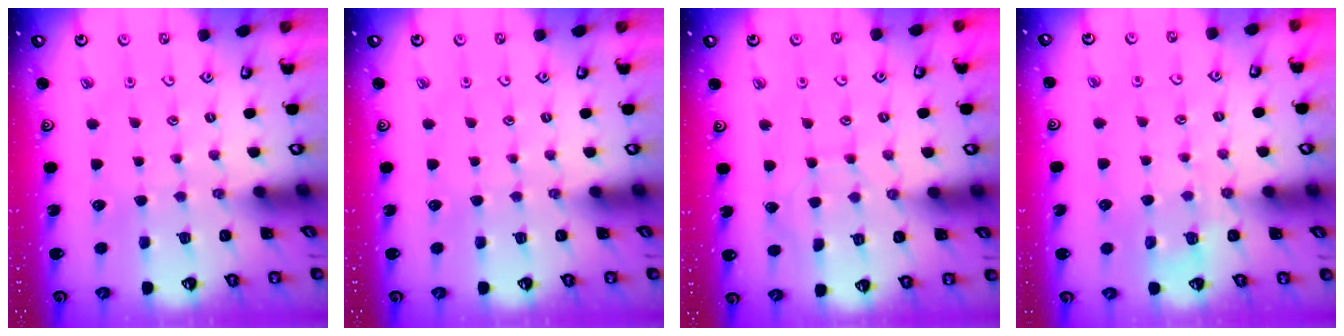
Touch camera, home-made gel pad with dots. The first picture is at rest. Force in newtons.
{"total": 0.0}
{"total": 2.9, "press": 2.9, "slide": 0.3}
{"total": 4.7, "press": 4.6, "slide": 1.2}